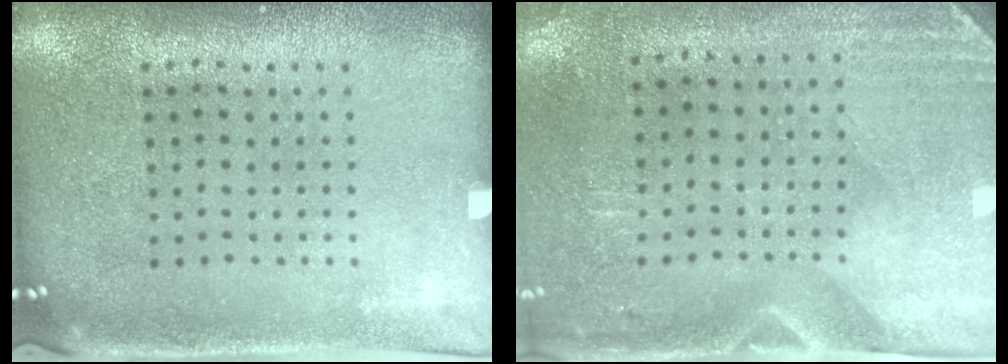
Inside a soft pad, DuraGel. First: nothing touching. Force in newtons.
{"total": 2.9, "press": 2.5, "slide": 1.5}